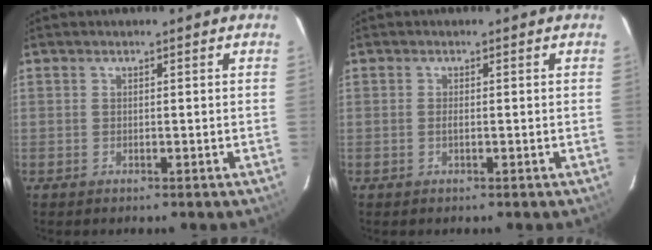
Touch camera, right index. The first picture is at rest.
{"total": 0.6, "force": [-0.2, 0.1, 0.6], "torque": [-0.012, -0.002, -0.003]}